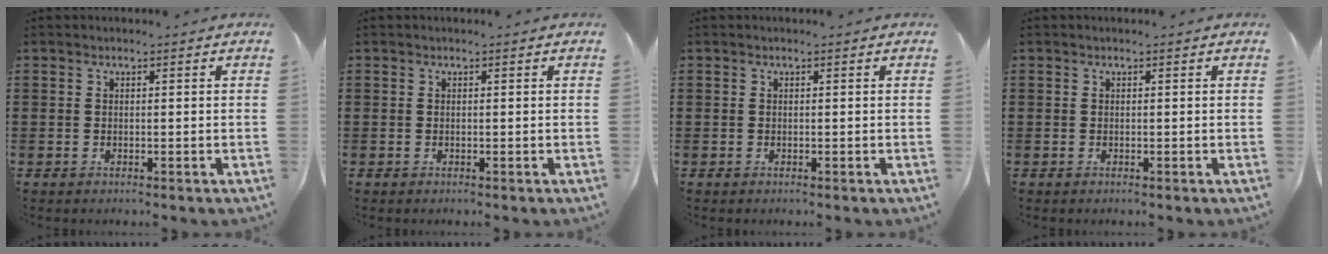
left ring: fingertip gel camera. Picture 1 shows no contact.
{"total": 0.0}
{"total": 0.0}
{"total": 0.0}